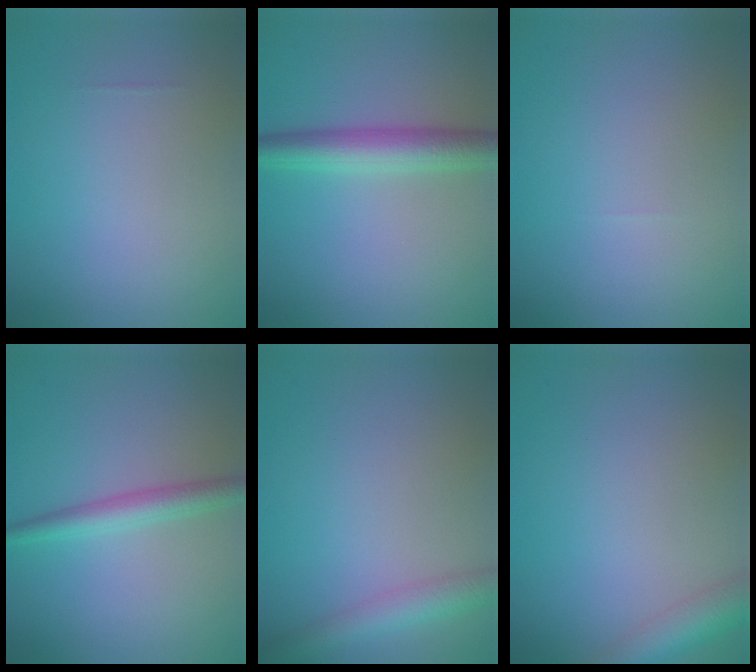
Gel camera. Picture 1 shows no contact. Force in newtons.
{"total": 4.3, "press": 4.3, "slide": 0.1}
{"total": 0.0}
{"total": 2.7, "press": 2.7, "slide": 0.0}
{"total": 3.0, "press": 3.0, "slide": 0.1}
{"total": 3.9, "press": 3.9, "slide": 0.2}